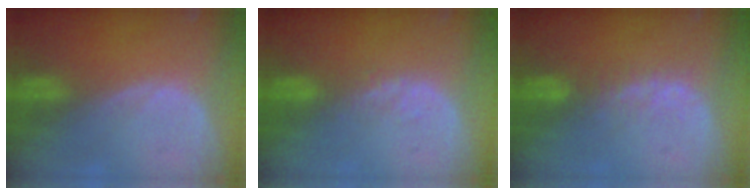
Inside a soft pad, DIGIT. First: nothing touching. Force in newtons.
{"total": 2.5, "press": 1.9, "slide": 1.7}
{"total": 3.1, "press": 2.7, "slide": 1.5}